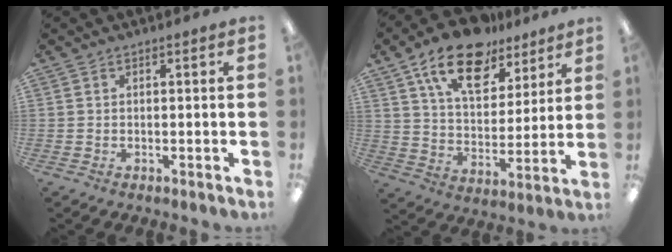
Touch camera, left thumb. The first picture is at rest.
{"total": 17.3, "force": [11.6, 8.9, 9.2], "torque": [-0.151, -0.059, 0.204]}